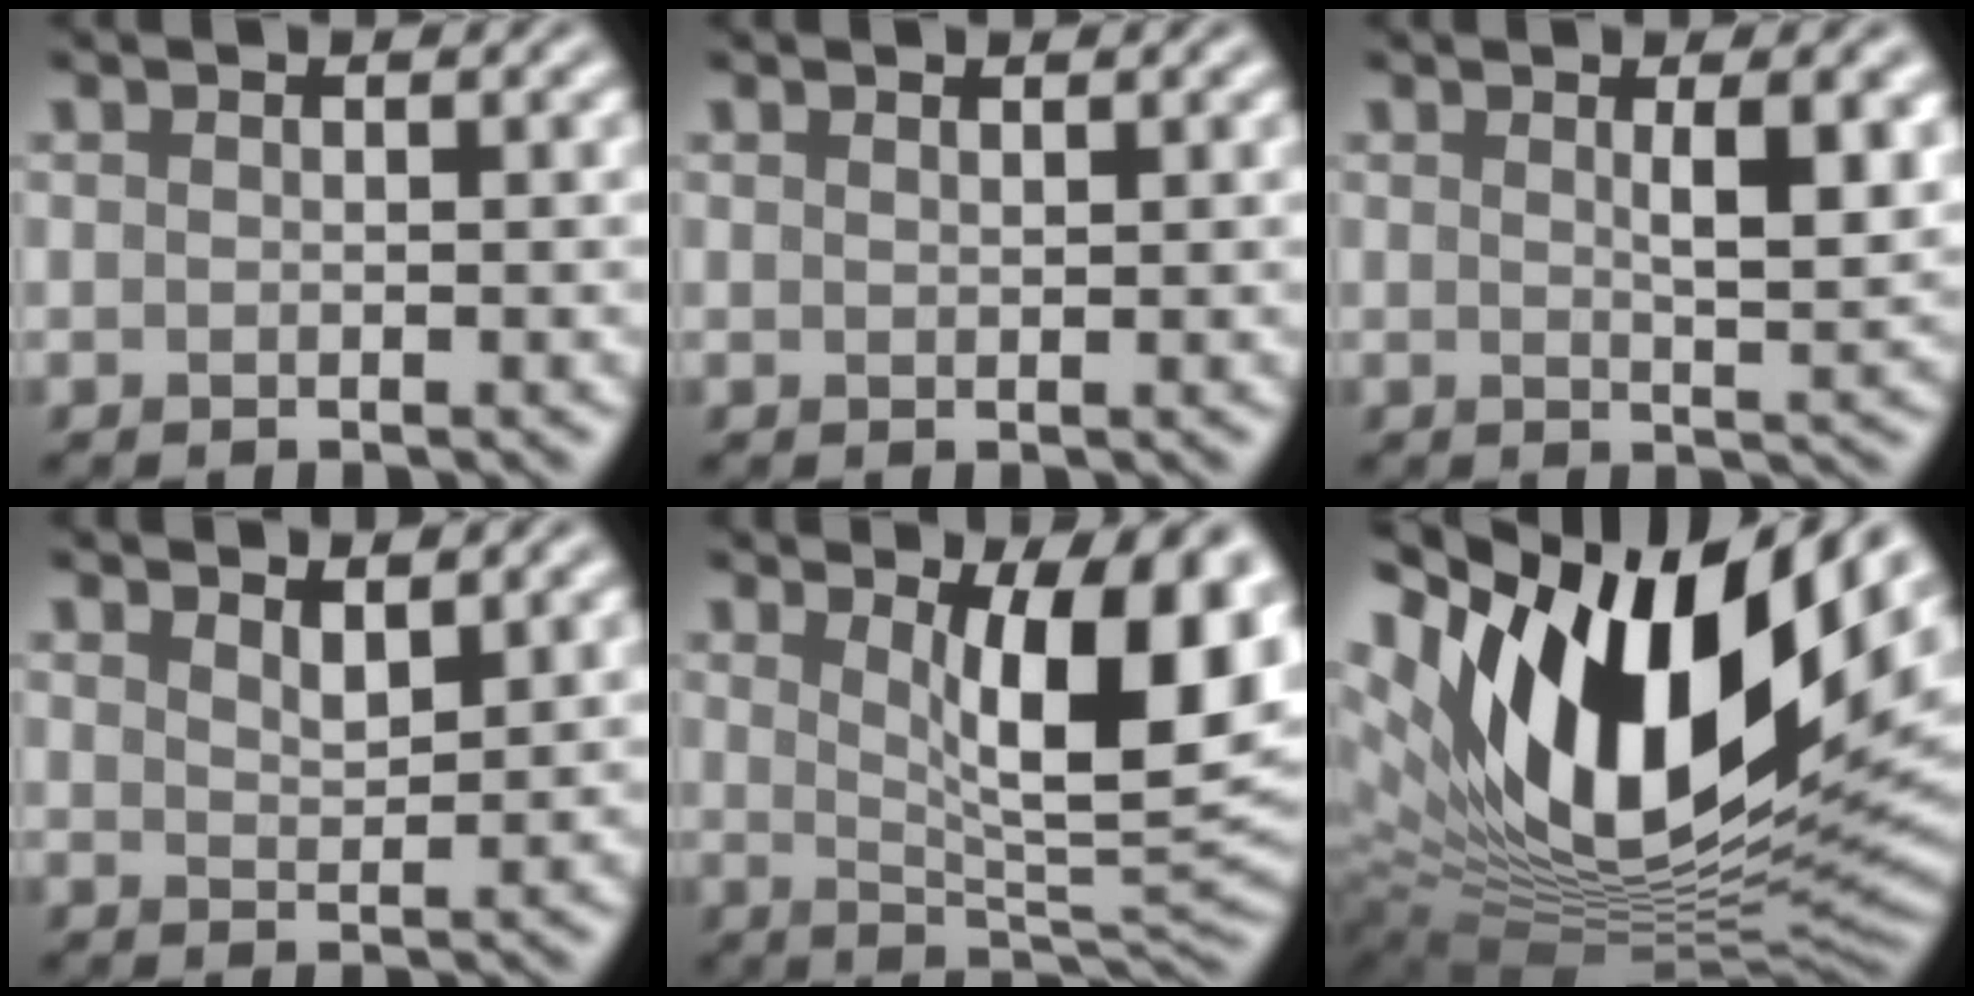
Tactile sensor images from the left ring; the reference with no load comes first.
{"total": 0.6, "force": [0.5, 0.0, 0.2], "torque": [0.000, 0.000, 0.011]}
{"total": 3.8, "force": [1.3, 0.9, 3.4], "torque": [-0.046, -0.003, 0.021]}
{"total": 2.0, "force": [1.8, 0.4, 0.8], "torque": [-0.013, -0.001, 0.031]}
{"total": 11.3, "force": [3.5, 3.3, 10.2], "torque": [-0.134, -0.006, 0.056]}
{"total": 18.5, "force": [6.2, 9.3, 14.7], "torque": [-0.283, 0.007, 0.109]}